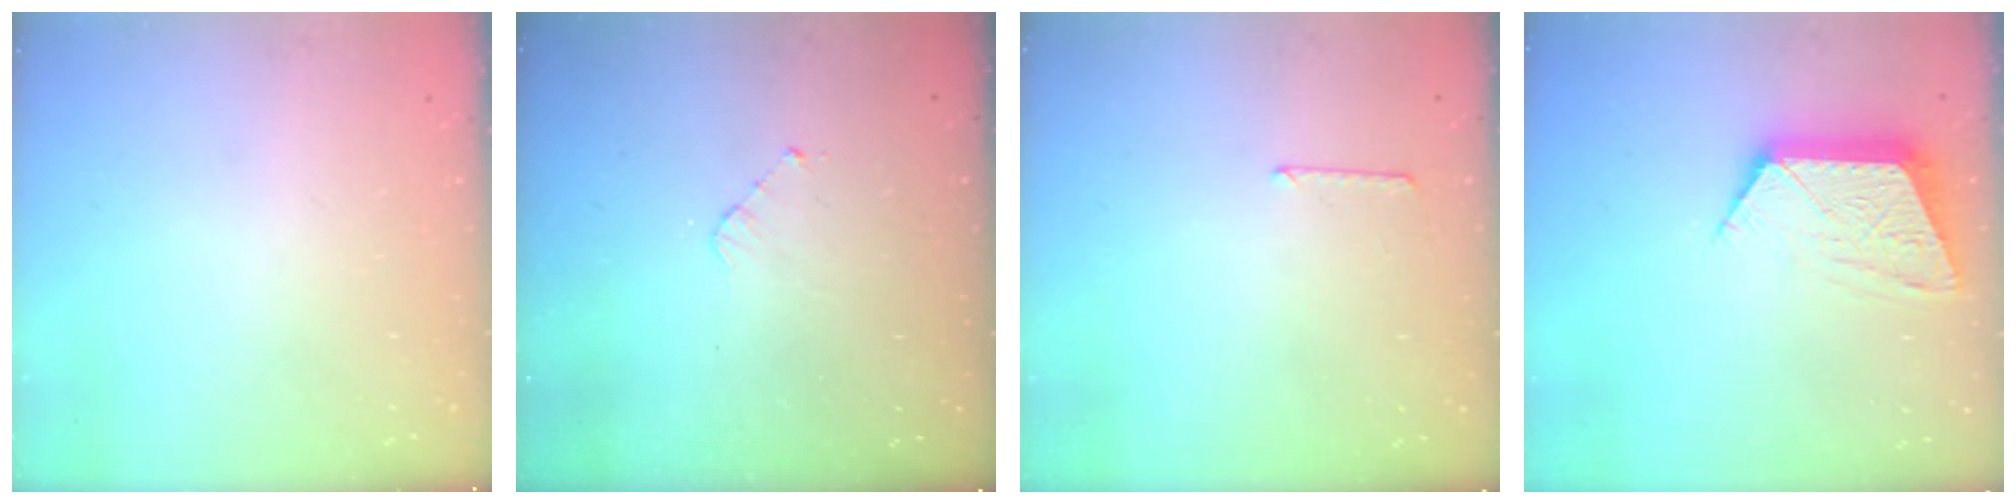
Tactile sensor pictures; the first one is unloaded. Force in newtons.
{"total": 3.0, "press": 2.9, "slide": 0.2}
{"total": 4.3, "press": 4.3, "slide": 0.4}
{"total": 10.5, "press": 10.5, "slide": 0.7}